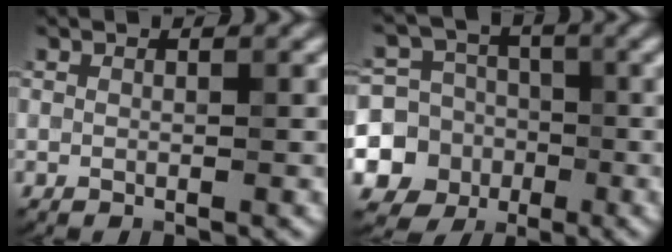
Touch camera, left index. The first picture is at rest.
{"total": 9.5, "force": [-2.4, 8.8, 2.6], "torque": [-0.054, -0.004, -0.061]}